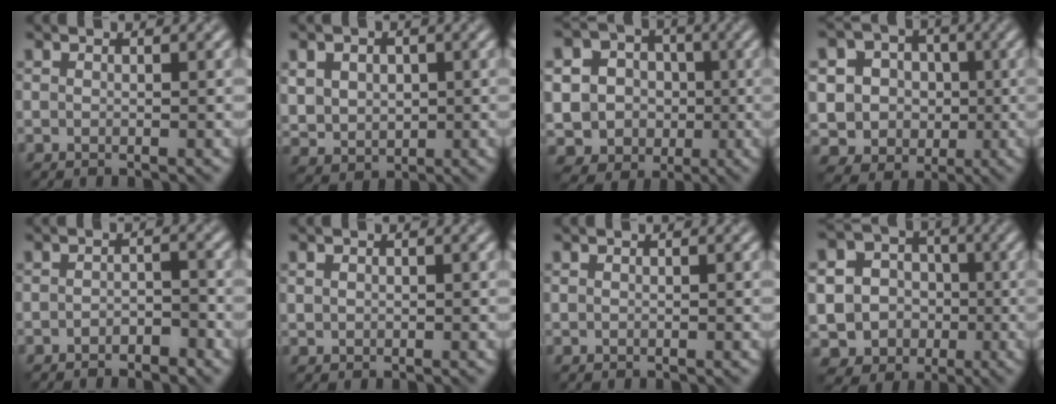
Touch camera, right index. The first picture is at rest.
{"total": 5.3, "force": [1.3, 4.4, 2.7], "torque": [-0.063, 0.012, 0.019]}
{"total": 9.4, "force": [-1.3, 8.9, 2.9], "torque": [-0.068, 0.020, -0.047]}
{"total": 8.0, "force": [-0.4, 7.6, 2.6], "torque": [-0.051, 0.030, -0.039]}
{"total": 1.8, "force": [-1.3, 0.8, 1.0], "torque": [-0.014, 0.003, -0.024]}
{"total": 0.7, "force": [0.2, 0.7, 0.2], "torque": [-0.002, -0.003, 0.006]}
{"total": 0.0}
{"total": 11.3, "force": [-3.2, 10.5, 2.8], "torque": [-0.074, -0.008, -0.068]}